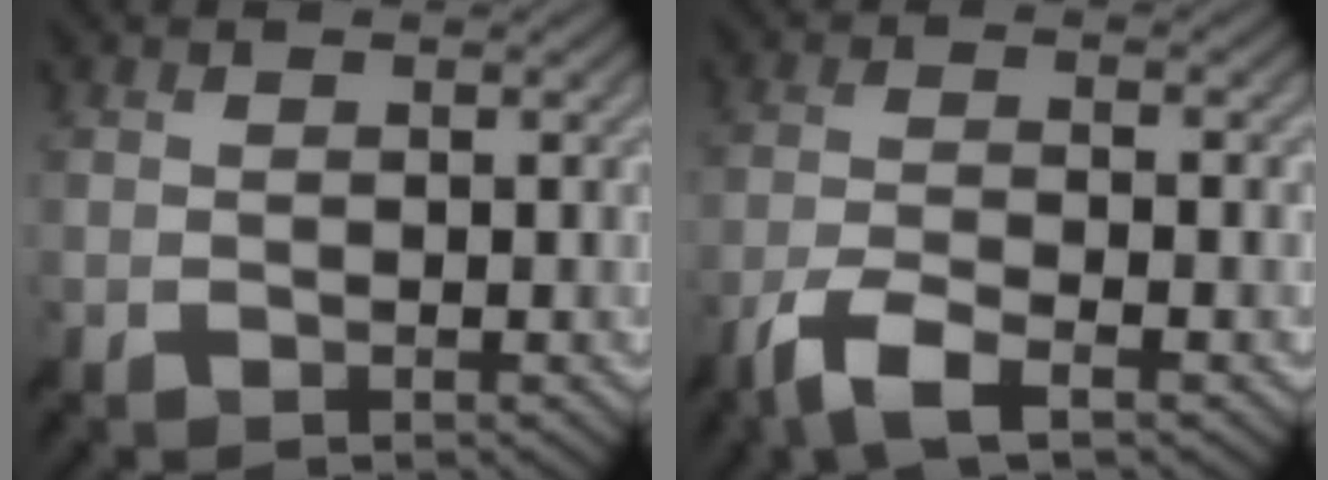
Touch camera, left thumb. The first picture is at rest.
{"total": 5.7, "force": [-3.6, 1.3, 4.3], "torque": [-0.091, -0.001, -0.077]}